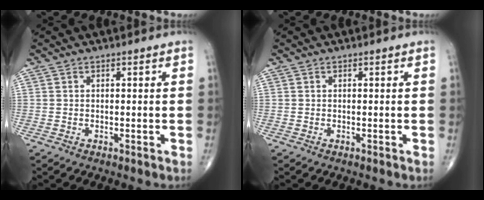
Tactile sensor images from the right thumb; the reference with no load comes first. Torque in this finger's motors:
{"motor_torque": [-0.19, 0.19, -0.15, -0.04, 0.00]}